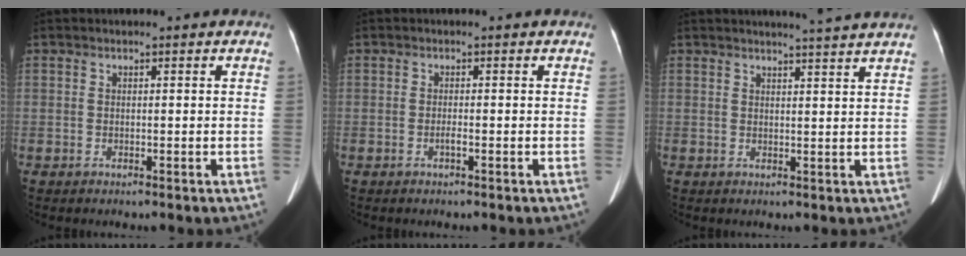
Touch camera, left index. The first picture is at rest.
{"total": 0.8, "force": [-0.5, -0.1, 0.6], "torque": [-0.013, -0.002, -0.007]}
{"total": 5.6, "force": [5.1, -1.2, 2.0], "torque": [-0.028, -0.004, 0.050]}